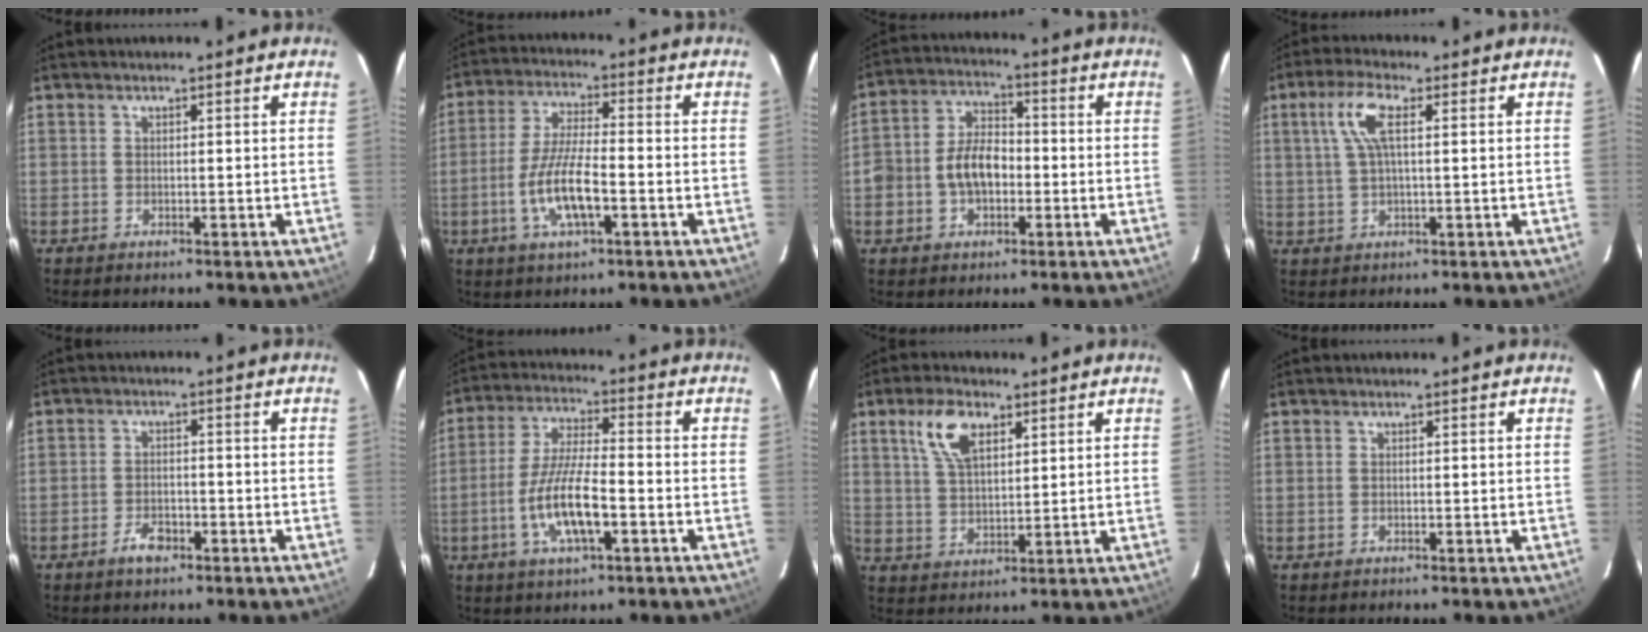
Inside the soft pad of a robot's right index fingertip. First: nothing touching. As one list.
[{"total": 10.2, "force": [-3.5, 2.6, 9.2], "torque": [-0.186, -0.005, -0.067]}, {"total": 8.4, "force": [-1.9, 5.7, 5.8], "torque": [-0.115, 0.024, -0.030]}, {"total": 6.5, "force": [1.9, 1.8, 5.9], "torque": [-0.123, 0.013, 0.038]}, {"total": 3.8, "force": [-2.4, 2.0, 2.2], "torque": [-0.048, 0.000, -0.042]}, {"total": 11.3, "force": [-3.8, 2.9, 10.2], "torque": [-0.207, -0.006, -0.071]}, {"total": 8.3, "force": [4.2, 4.0, 5.9], "torque": [-0.115, 0.015, 0.084]}, {"total": 0.0}]